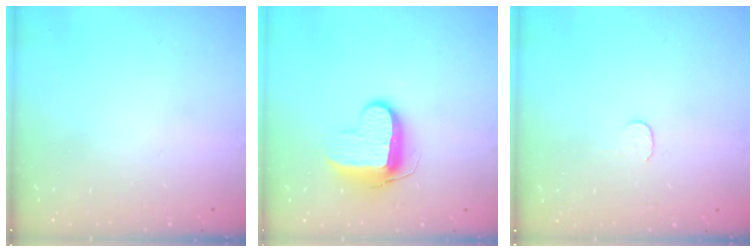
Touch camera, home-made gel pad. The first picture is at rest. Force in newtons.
{"total": 9.9, "press": 9.8, "slide": 0.5}
{"total": 3.7, "press": 3.7, "slide": 0.4}